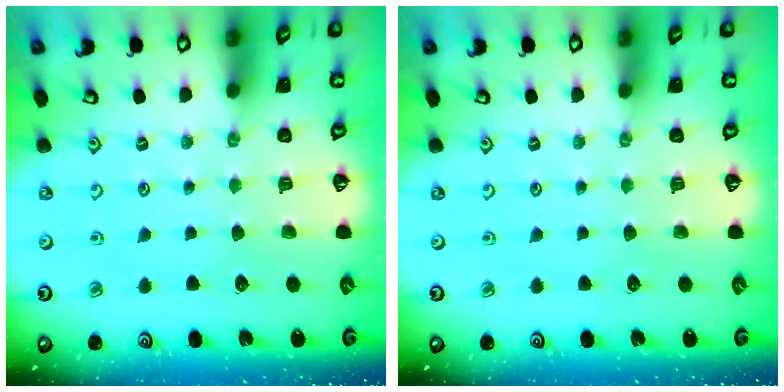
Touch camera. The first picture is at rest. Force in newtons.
{"total": 0.0}